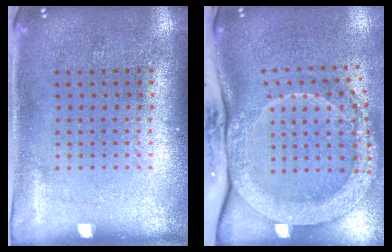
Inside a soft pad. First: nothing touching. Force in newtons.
{"total": 3.0, "press": 2.3, "slide": 1.9}